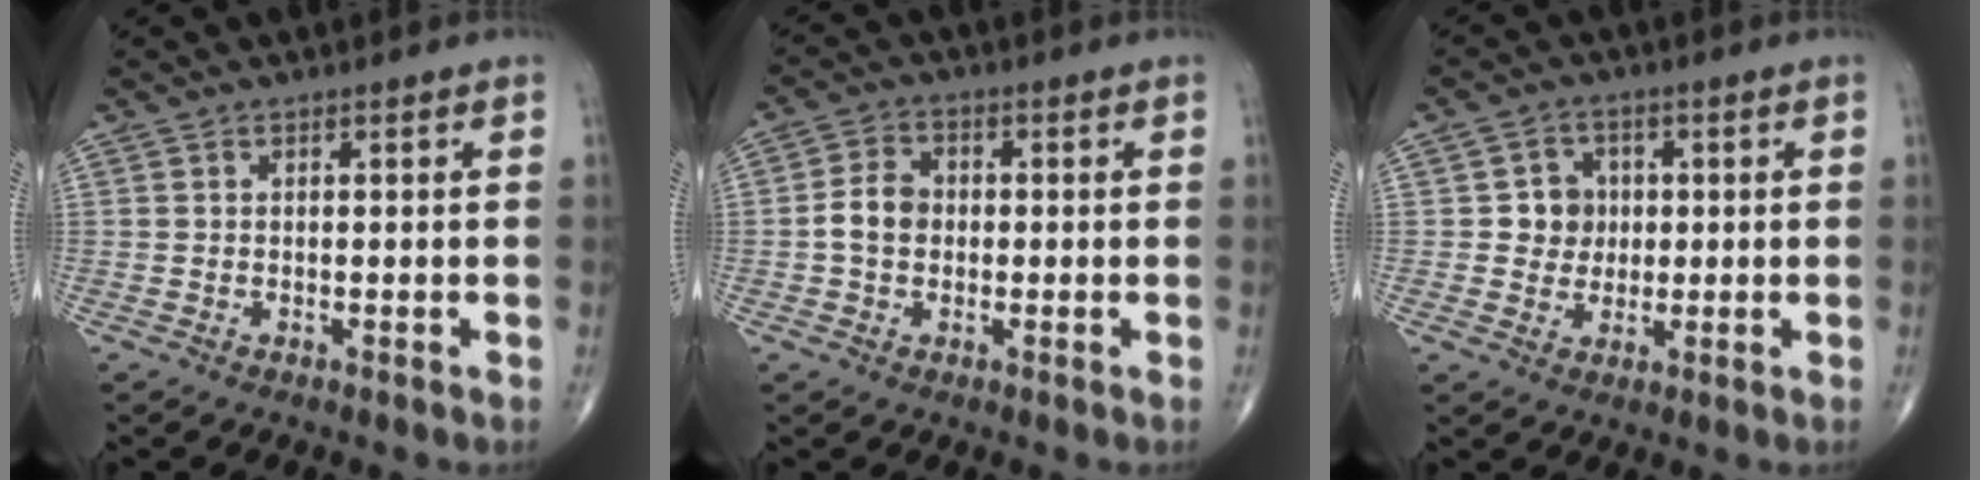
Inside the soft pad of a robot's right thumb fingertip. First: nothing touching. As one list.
[{"total": 5.3, "force": [-0.5, 4.1, 3.3], "torque": [-0.055, 0.016, -0.015]}, {"total": 5.4, "force": [0.5, 5.1, 1.9], "torque": [0.004, 0.007, 0.004]}]